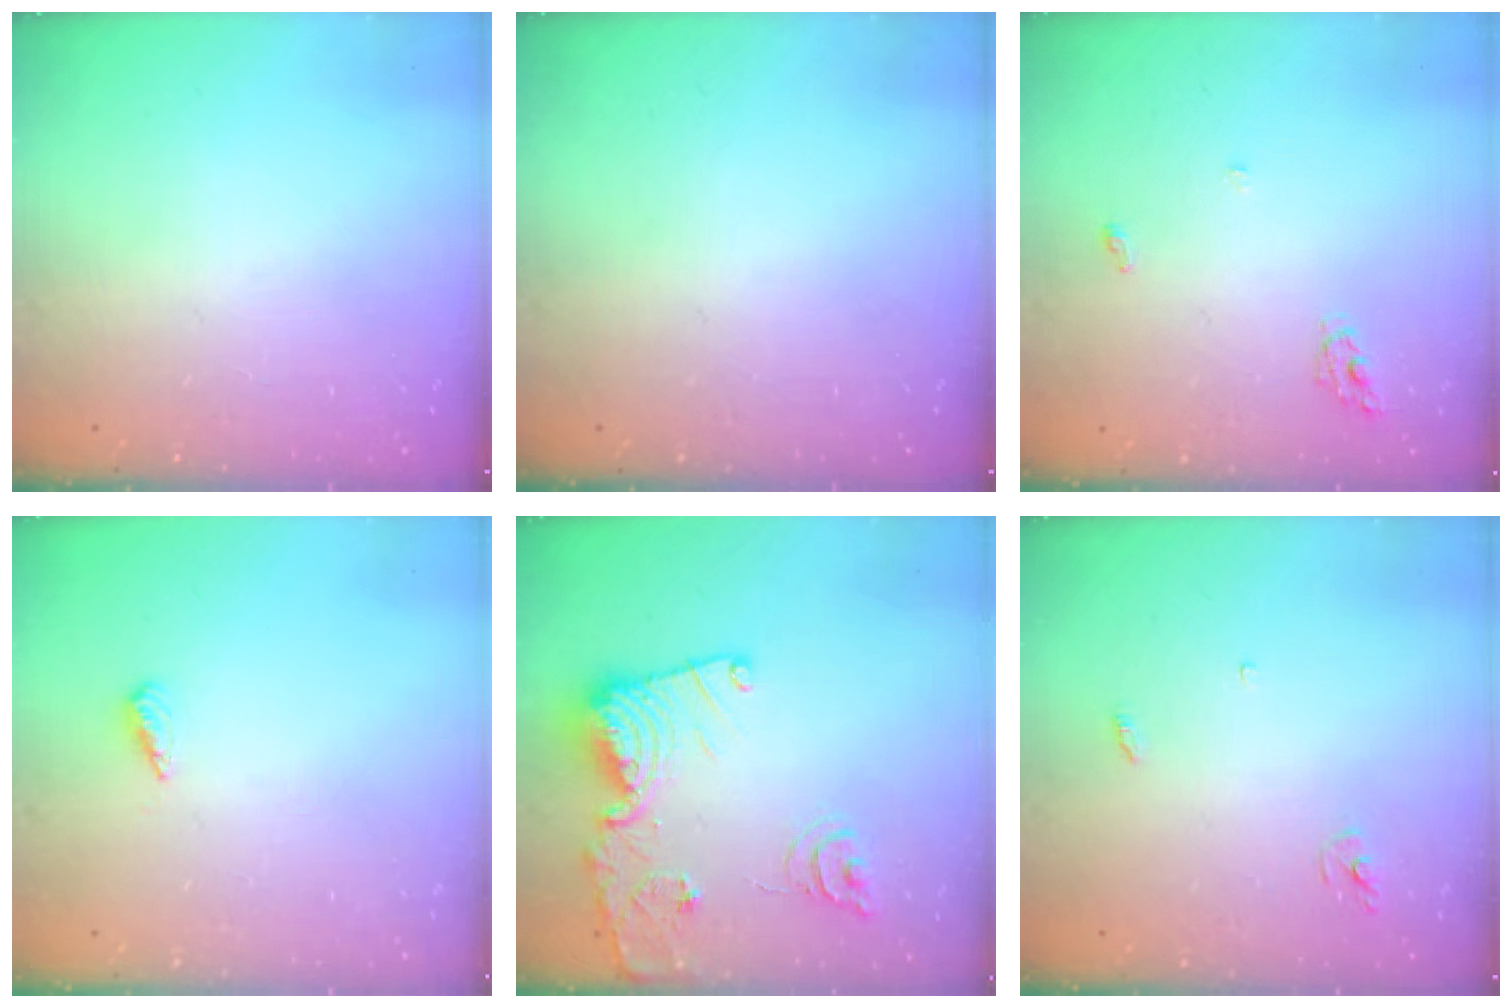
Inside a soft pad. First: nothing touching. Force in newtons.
{"total": 0.0}
{"total": 4.4, "press": 4.4, "slide": 0.3}
{"total": 3.6, "press": 3.4, "slide": 1.2}
{"total": 18.1, "press": 18.0, "slide": 2.0}
{"total": 2.9, "press": 2.9, "slide": 0.2}